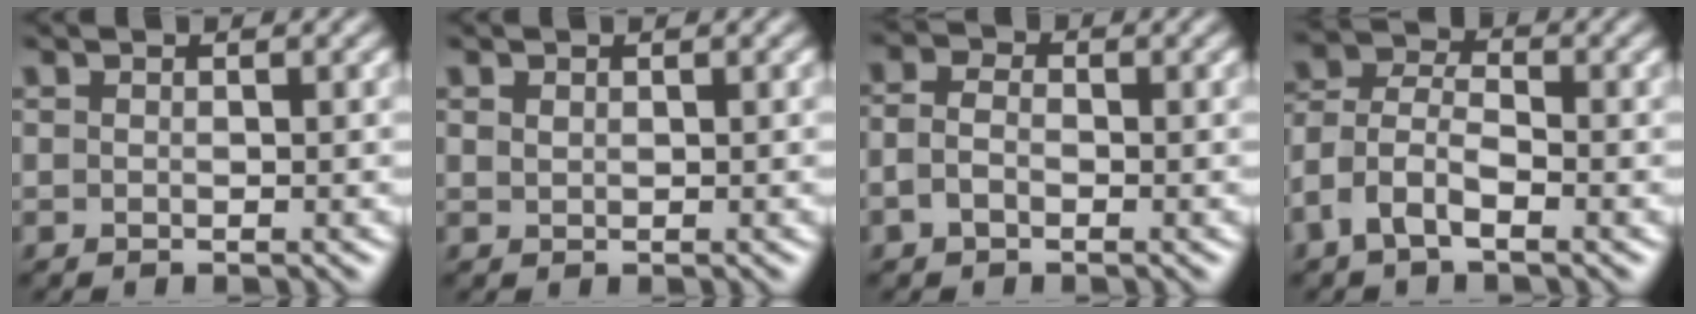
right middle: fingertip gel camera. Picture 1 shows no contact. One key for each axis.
{"total": 0.6, "fx": 0.4, "fy": 0.4, "fz": 0.1, "tx": -0.005, "ty": 0.000, "tz": 0.011}
{"total": 2.5, "fx": -0.5, "fy": 1.8, "fz": 1.6, "tx": -0.034, "ty": 0.004, "tz": -0.019}
{"total": 4.1, "fx": -2.3, "fy": 2.1, "fz": 2.6, "tx": -0.058, "ty": 0.010, "tz": -0.053}